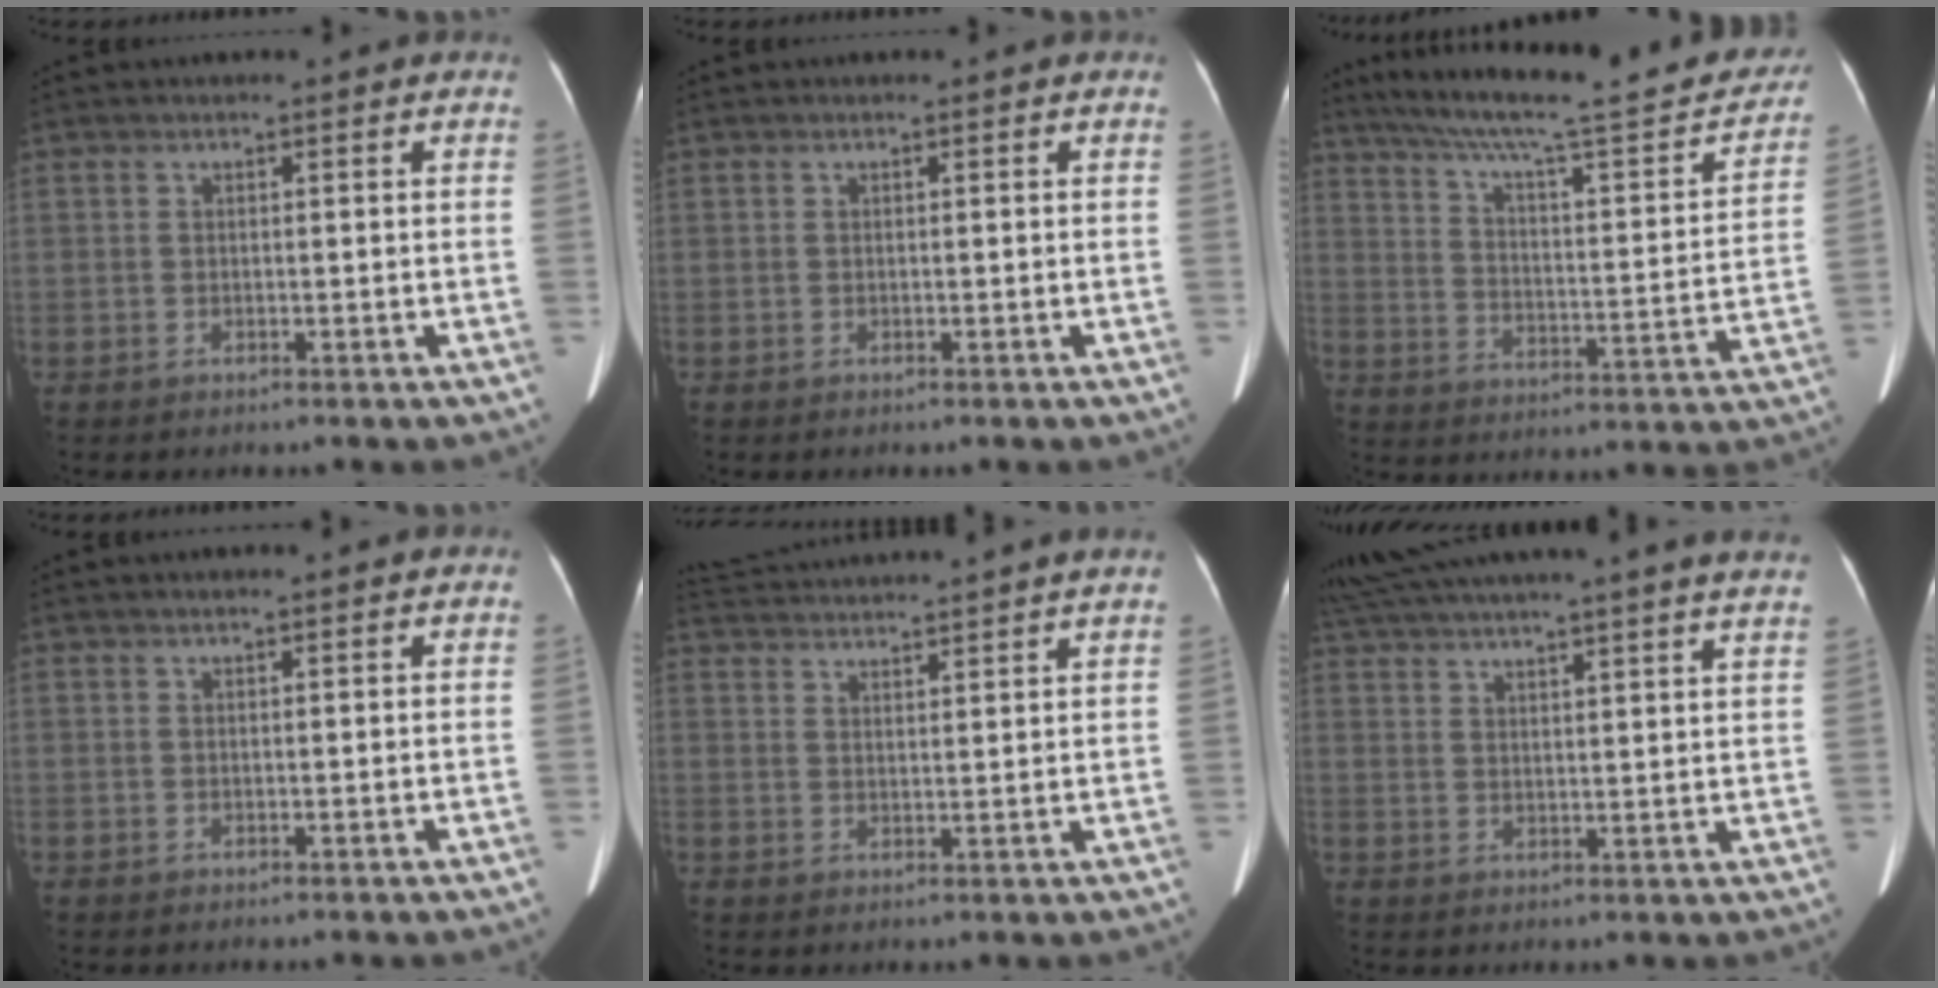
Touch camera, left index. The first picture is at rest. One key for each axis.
{"total": 0.0}
{"total": 27.4, "fx": 23.5, "fy": 3.1, "fz": 13.7, "tx": -0.211, "ty": -0.022, "tz": 0.312}
{"total": 2.2, "fx": 2.0, "fy": -0.1, "fz": 1.0, "tx": -0.013, "ty": 0.015, "tz": 0.025}
{"total": 15.4, "fx": 14.5, "fy": -1.1, "fz": 5.0, "tx": -0.105, "ty": 0.008, "tz": 0.209}
{"total": 29.4, "fx": 26.3, "fy": 0.9, "fz": 13.2, "tx": -0.236, "ty": -0.013, "tz": 0.344}